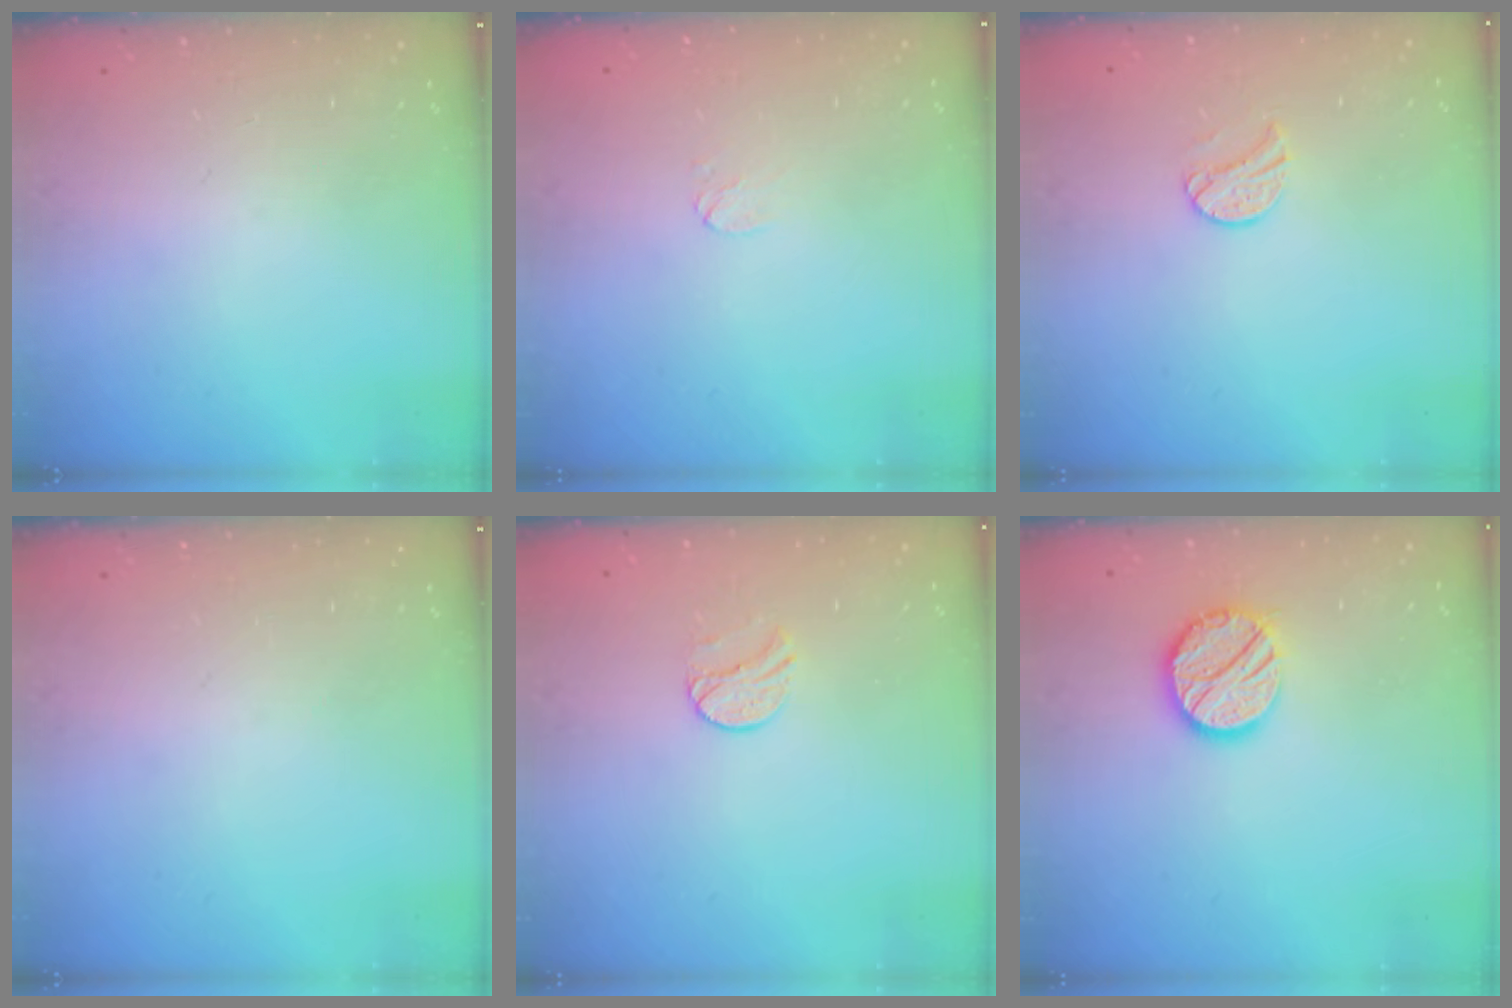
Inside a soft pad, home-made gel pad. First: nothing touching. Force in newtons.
{"total": 3.6, "press": 3.6, "slide": 0.4}
{"total": 9.2, "press": 9.2, "slide": 0.6}
{"total": 0.0}
{"total": 8.3, "press": 8.2, "slide": 0.7}
{"total": 12.8, "press": 12.8, "slide": 0.8}